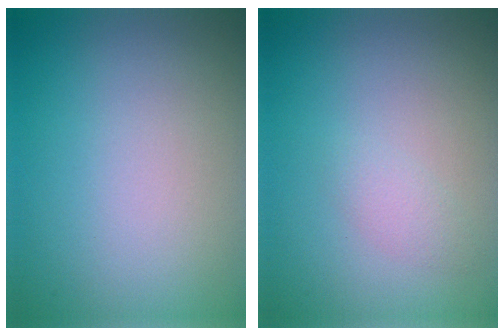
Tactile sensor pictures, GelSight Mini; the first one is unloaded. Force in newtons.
{"total": 1.1, "press": 1.1, "slide": 0.0}